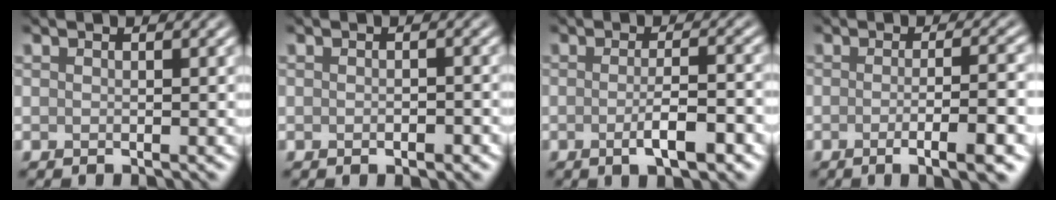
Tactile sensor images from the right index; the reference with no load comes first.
{"total": 1.4, "force": [-0.5, 0.7, 1.1], "torque": [-0.016, 0.000, -0.006]}
{"total": 3.9, "force": [-1.3, 0.9, 3.6], "torque": [-0.062, -0.003, -0.020]}
{"total": 6.0, "force": [-1.7, 1.3, 5.6], "torque": [-0.077, 0.002, -0.028]}